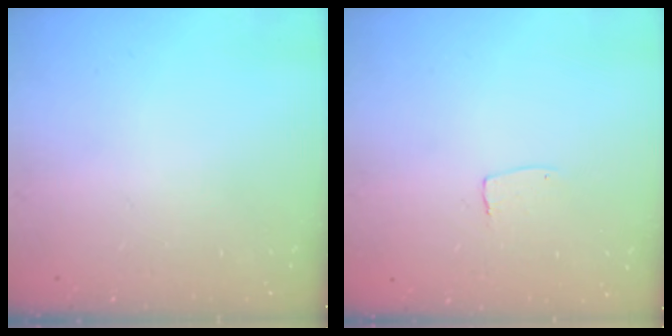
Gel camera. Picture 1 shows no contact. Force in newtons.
{"total": 2.6, "press": 2.6, "slide": 0.1}